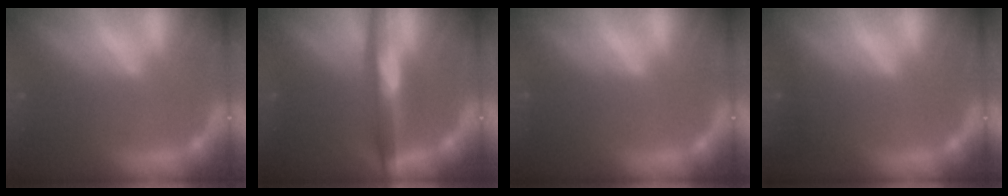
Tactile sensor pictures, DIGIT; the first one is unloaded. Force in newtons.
{"total": 6.0}
{"total": 0.0}
{"total": 0.9}